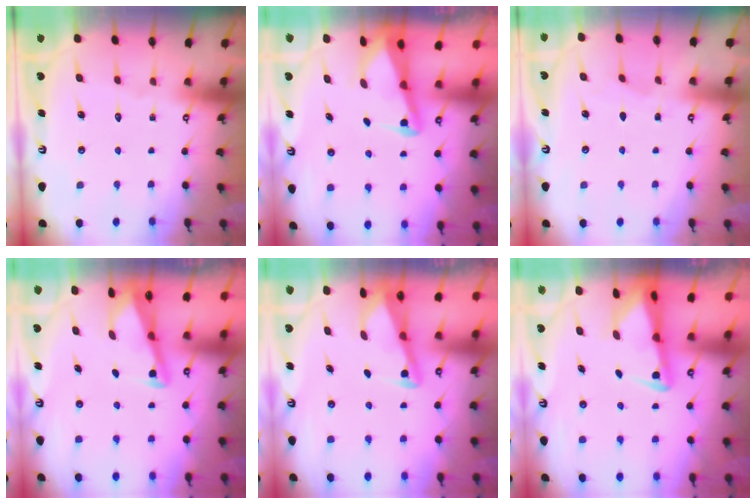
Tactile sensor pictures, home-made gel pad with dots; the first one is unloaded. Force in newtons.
{"total": 2.6, "press": 2.6, "slide": 0.5}
{"total": 2.7, "press": 2.6, "slide": 0.4}
{"total": 2.8, "press": 2.7, "slide": 0.4}
{"total": 2.8, "press": 2.8, "slide": 0.4}
{"total": 2.8, "press": 2.7, "slide": 0.6}